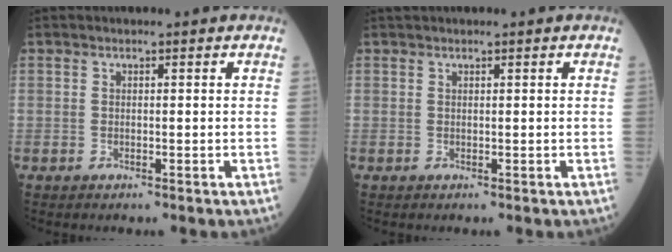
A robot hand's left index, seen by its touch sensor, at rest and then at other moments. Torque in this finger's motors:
{"motor_torque": [0.74, -0.53, 0.02, 0.05]}